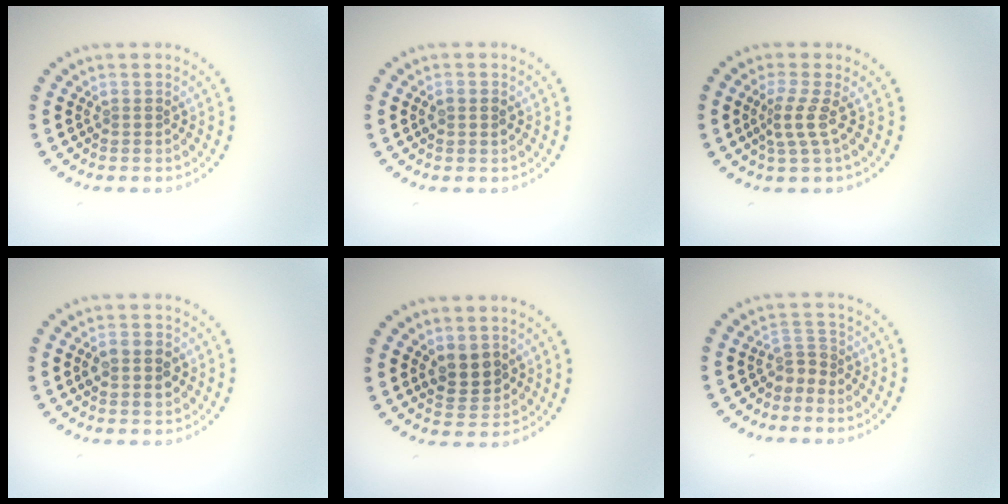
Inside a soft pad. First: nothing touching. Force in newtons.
{"total": 0.8, "press": 0.8, "slide": 0.2}
{"total": 2.2, "press": 1.4, "slide": 1.7}
{"total": 2.9, "press": 2.9, "slide": 0.1}
{"total": 3.0, "press": 2.9, "slide": 0.8}
{"total": 2.0, "press": 1.4, "slide": 1.4}